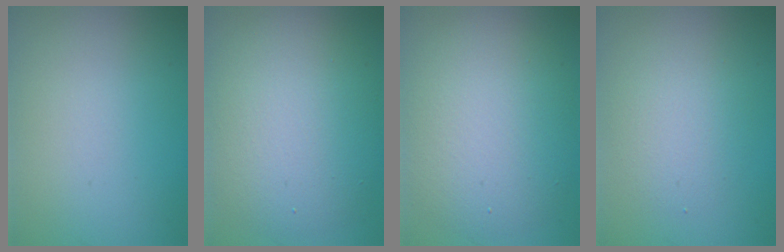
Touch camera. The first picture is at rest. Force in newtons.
{"total": 8.6, "press": 8.5, "slide": 0.9}
{"total": 7.7, "press": 7.7, "slide": 0.8}
{"total": 2.6, "press": 2.6, "slide": 0.2}